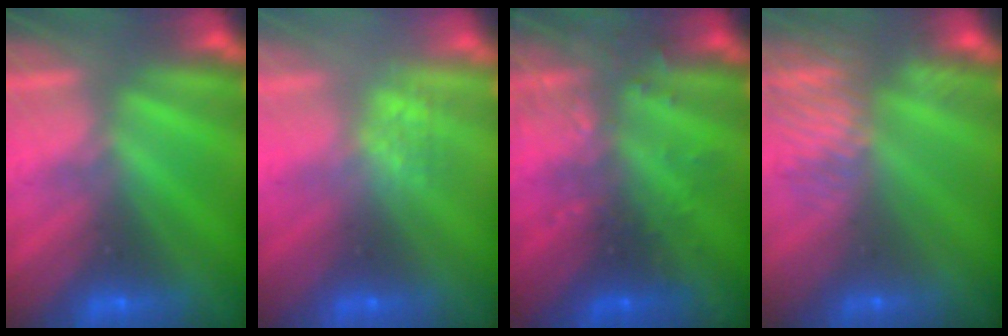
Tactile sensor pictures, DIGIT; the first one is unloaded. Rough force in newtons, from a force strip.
{"total": 2.6}
{"total": 2.9}
{"total": 9.0}